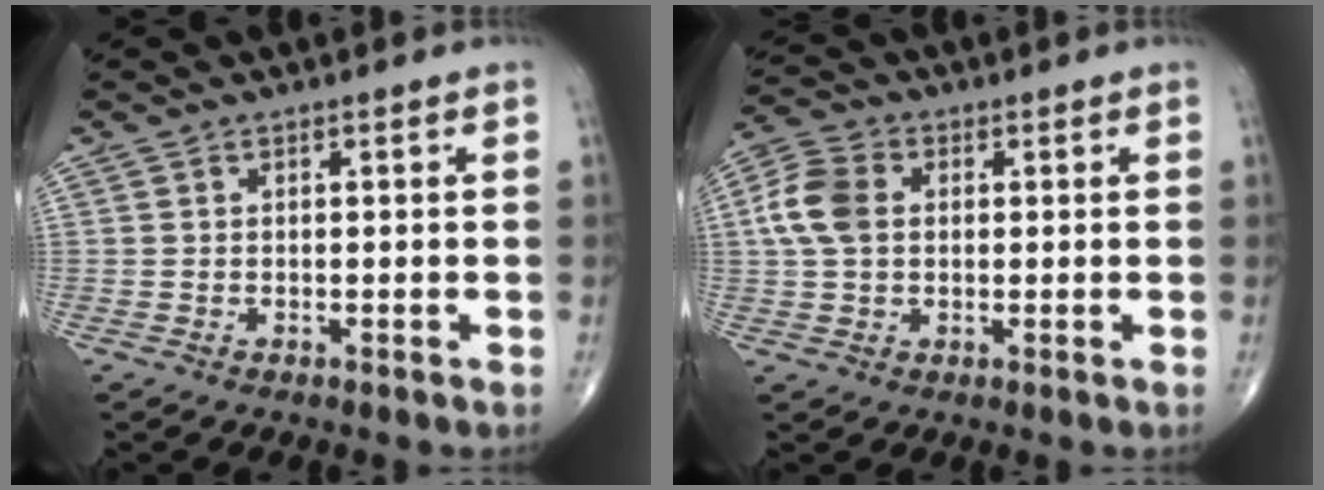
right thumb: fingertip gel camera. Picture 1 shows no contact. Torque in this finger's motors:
{"motor_torque": [0.22, 0.35, 0.27, -0.25, 0.17]}